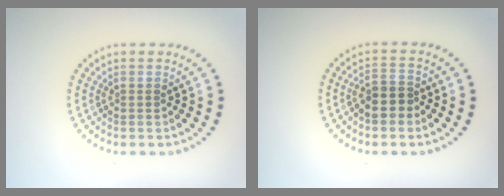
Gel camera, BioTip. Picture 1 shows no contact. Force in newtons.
{"total": 2.6, "press": 2.4, "slide": 1.1}